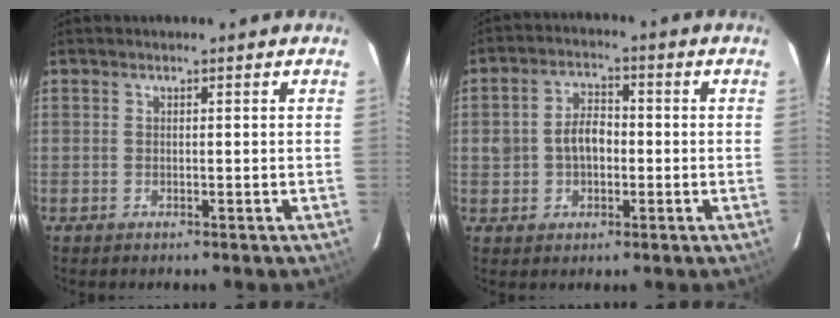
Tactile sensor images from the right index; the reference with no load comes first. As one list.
[{"total": 6.1, "force": [-0.5, 4.3, 4.3], "torque": [-0.078, 0.019, -0.002]}]